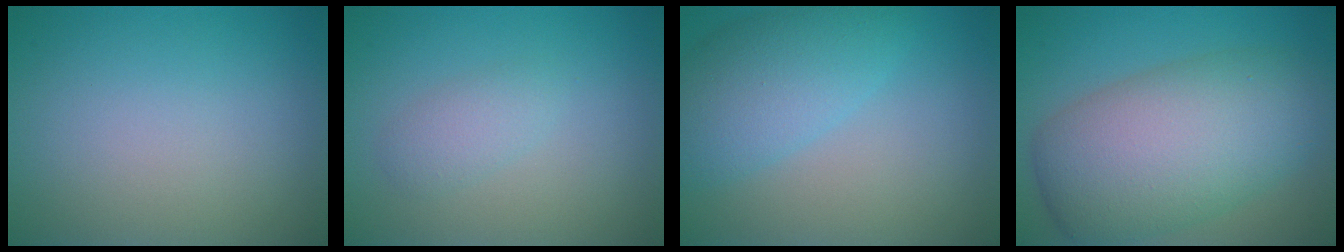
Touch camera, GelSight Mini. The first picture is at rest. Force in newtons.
{"total": 1.8, "press": 1.8, "slide": 0.2}
{"total": 5.4, "press": 5.3, "slide": 0.2}
{"total": 10.2, "press": 10.1, "slide": 0.5}